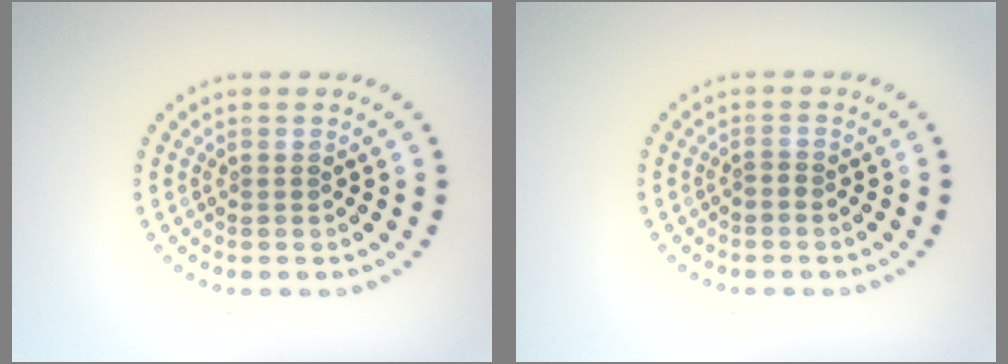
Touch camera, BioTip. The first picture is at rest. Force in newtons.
{"total": 0.5, "press": 0.2, "slide": 0.5}